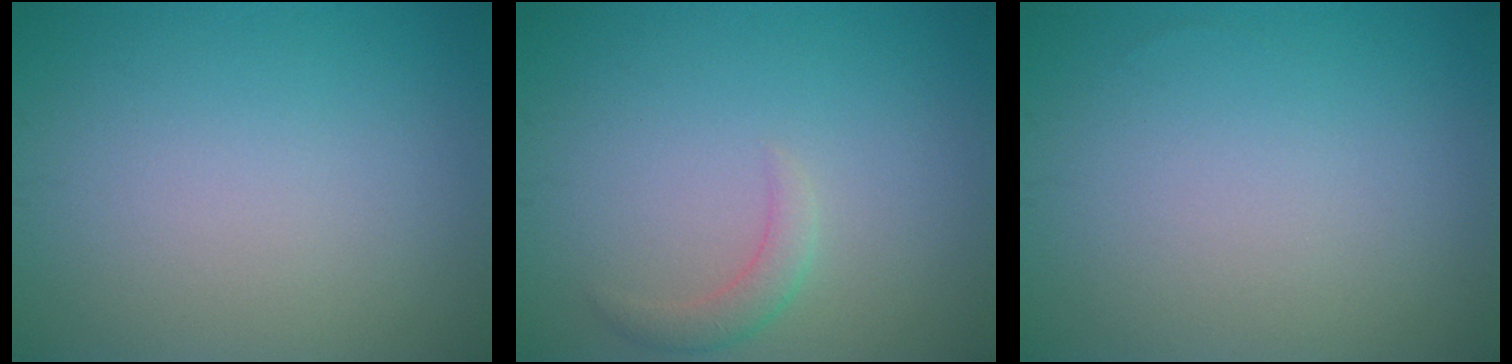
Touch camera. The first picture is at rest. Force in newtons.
{"total": 1.6, "press": 1.6, "slide": 0.1}
{"total": 0.0}